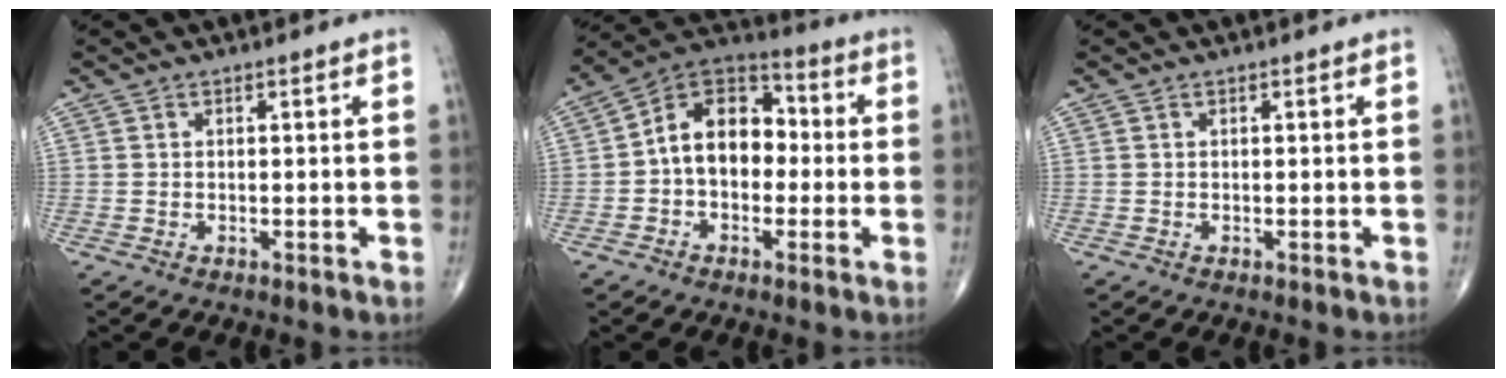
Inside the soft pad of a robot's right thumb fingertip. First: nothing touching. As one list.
[{"total": 12.8, "force": [-0.4, 9.0, 9.1], "torque": [-0.115, 0.042, -0.024]}, {"total": 0.0}]